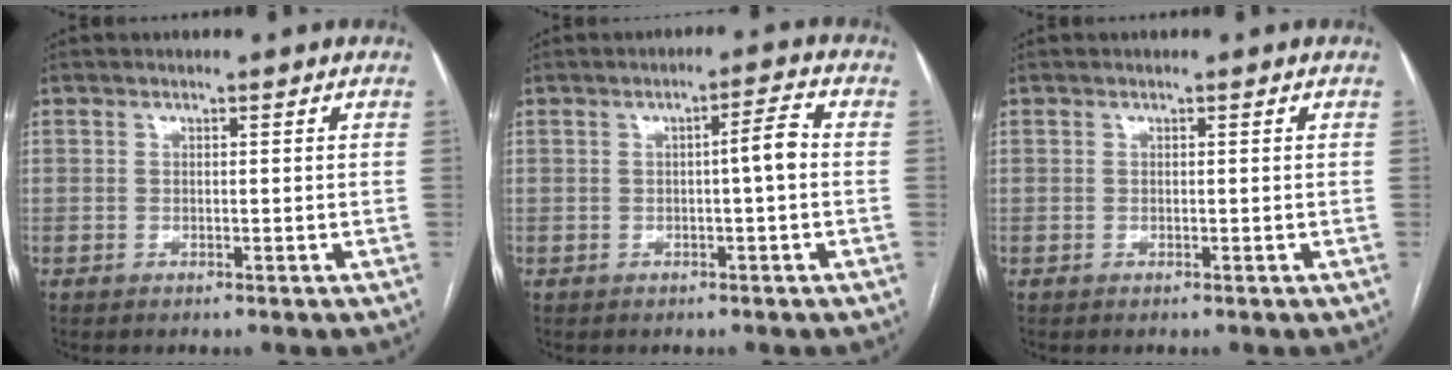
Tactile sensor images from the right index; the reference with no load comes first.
{"total": 3.6, "force": [-0.2, -0.1, 3.6], "torque": [-0.053, 0.008, -0.003]}
{"total": 0.0}